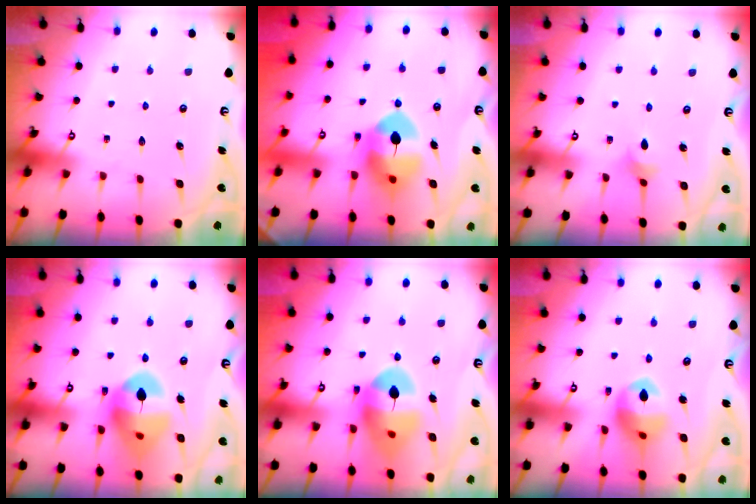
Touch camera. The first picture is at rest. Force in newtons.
{"total": 9.1, "press": 8.9, "slide": 1.6}
{"total": 2.5, "press": 2.4, "slide": 0.6}
{"total": 15.6, "press": 15.5, "slide": 1.8}
{"total": 13.0, "press": 12.9, "slide": 1.5}
{"total": 12.3, "press": 12.1, "slide": 2.1}